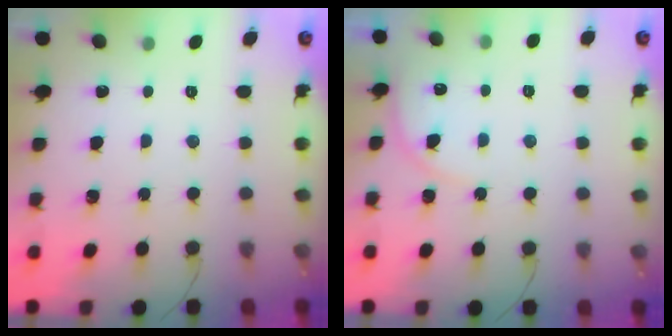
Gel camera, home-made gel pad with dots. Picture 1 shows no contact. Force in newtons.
{"total": 4.4, "press": 4.4, "slide": 0.5}